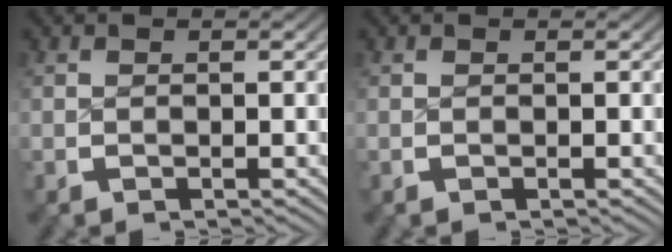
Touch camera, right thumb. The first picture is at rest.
{"total": 0.0}